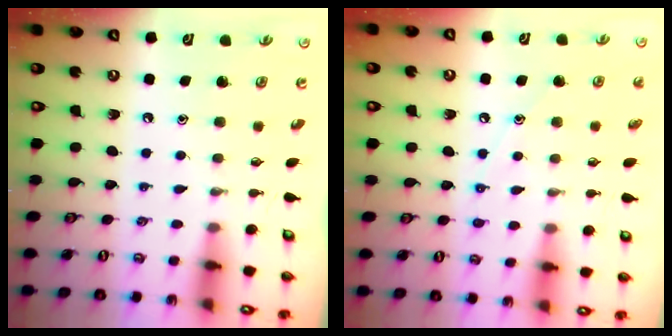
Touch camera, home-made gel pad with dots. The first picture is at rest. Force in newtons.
{"total": 6.8, "press": 6.7, "slide": 0.7}